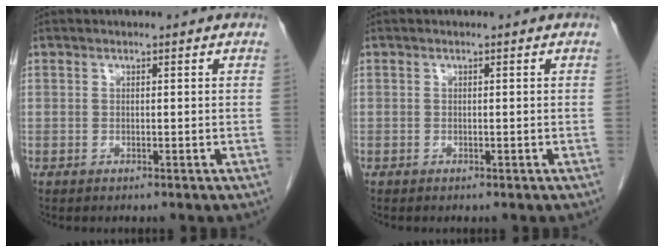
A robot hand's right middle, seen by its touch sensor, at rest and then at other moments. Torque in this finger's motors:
{"motor_torque": [0.61, -0.60, -0.06, -0.02]}